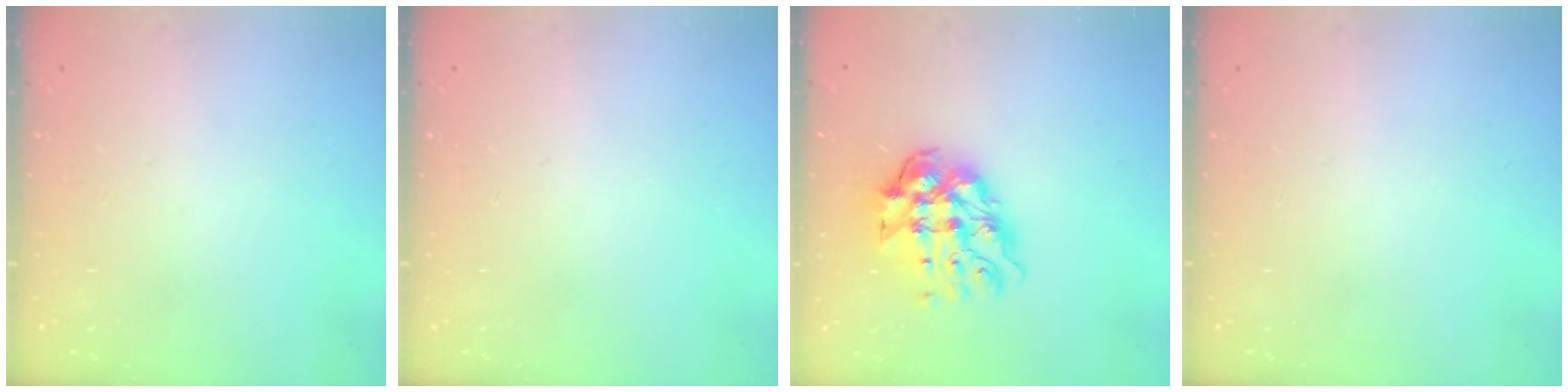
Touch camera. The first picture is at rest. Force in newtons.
{"total": 0.0}
{"total": 13.1, "press": 13.0, "slide": 1.5}
{"total": 0.0}